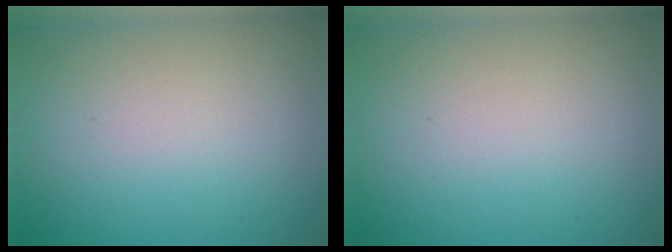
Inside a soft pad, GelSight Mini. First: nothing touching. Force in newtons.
{"total": 0.0}